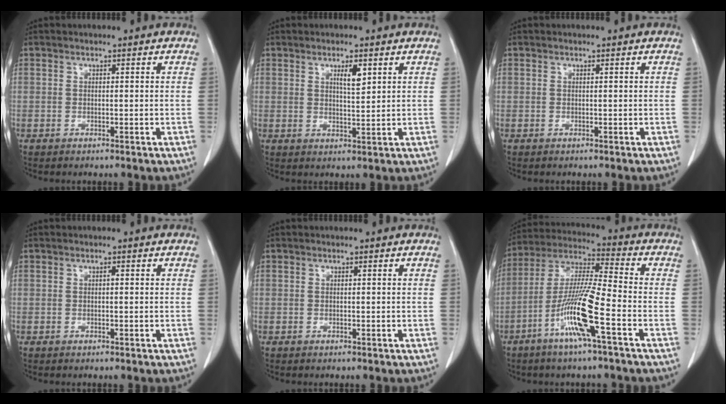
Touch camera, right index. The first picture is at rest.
{"total": 3.2, "force": [1.6, 0.6, 2.7], "torque": [-0.047, -0.003, 0.027]}
{"total": 0.0}
{"total": 0.0}
{"total": 0.0}
{"total": 12.8, "force": [-5.4, -0.1, 11.6], "torque": [-0.236, -0.005, -0.109]}